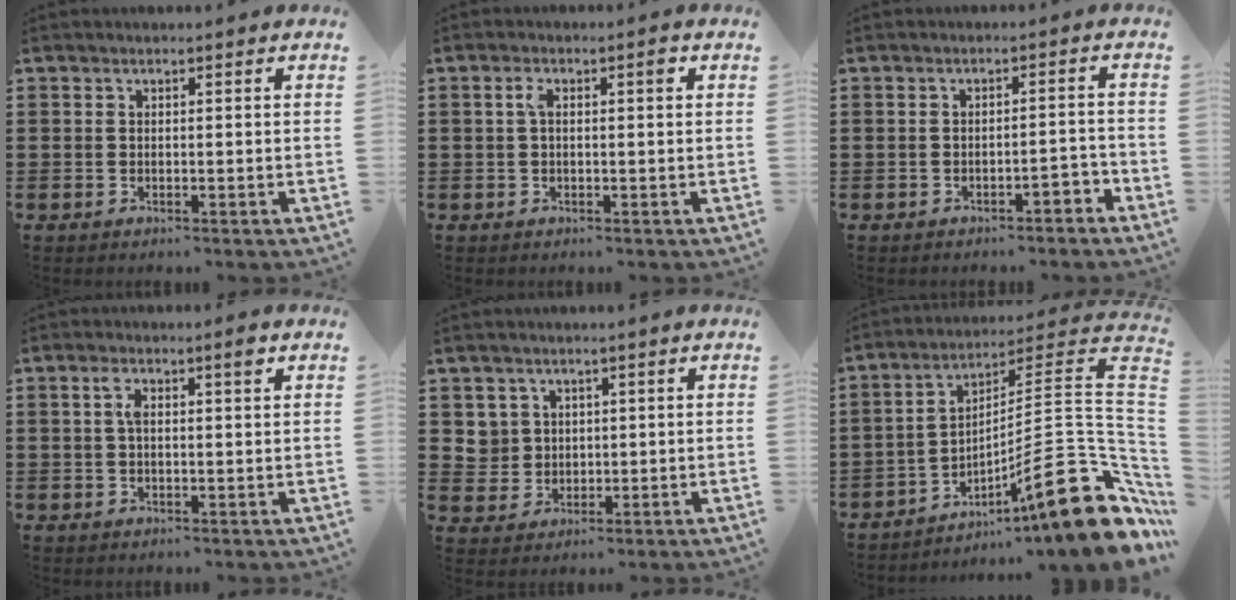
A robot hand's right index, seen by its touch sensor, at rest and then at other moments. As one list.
[{"total": 2.7, "force": [0.5, 0.7, 2.6], "torque": [-0.043, 0.002, 0.004]}, {"total": 2.5, "force": [-2.1, 0.4, 1.3], "torque": [-0.027, 0.005, -0.042]}, {"total": 3.5, "force": [1.2, 0.7, 3.2], "torque": [-0.057, 0.003, 0.015]}, {"total": 4.0, "force": [1.4, 3.7, 0.4], "torque": [-0.028, 0.012, 0.026]}, {"total": 16.7, "force": [-7.7, 3.2, 14.5], "torque": [-0.203, 0.005, -0.127]}]